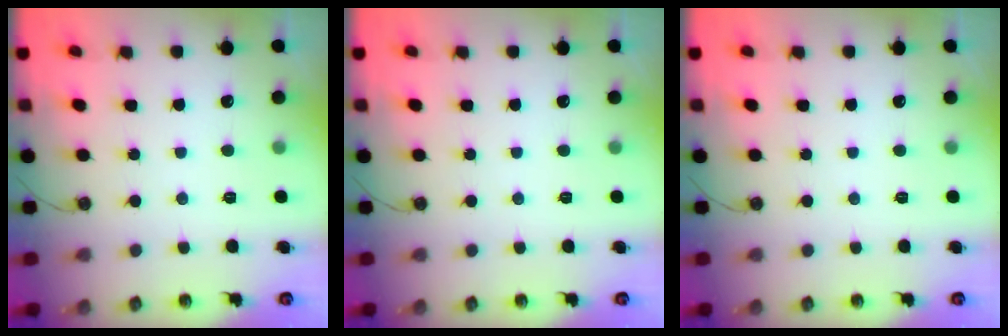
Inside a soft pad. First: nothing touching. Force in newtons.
{"total": 0.0}
{"total": 0.0}